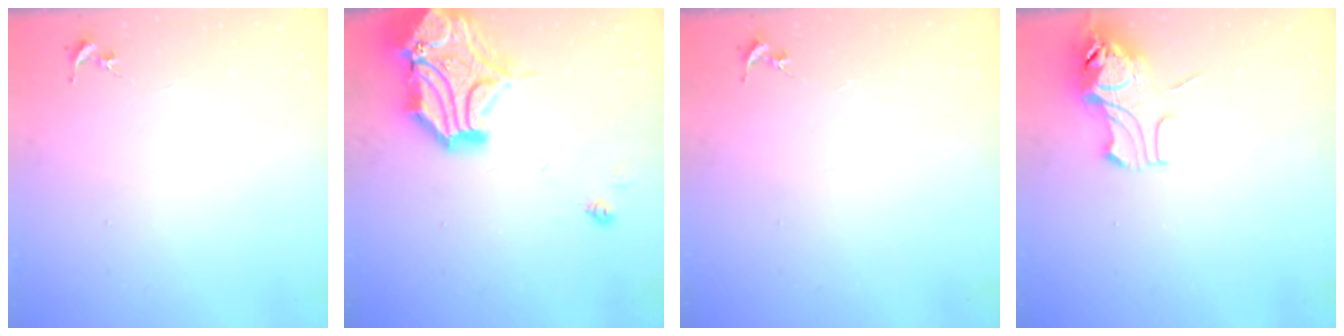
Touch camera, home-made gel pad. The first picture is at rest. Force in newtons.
{"total": 20.7, "press": 20.5, "slide": 3.1}
{"total": 0.0}
{"total": 10.2, "press": 10.2, "slide": 1.2}